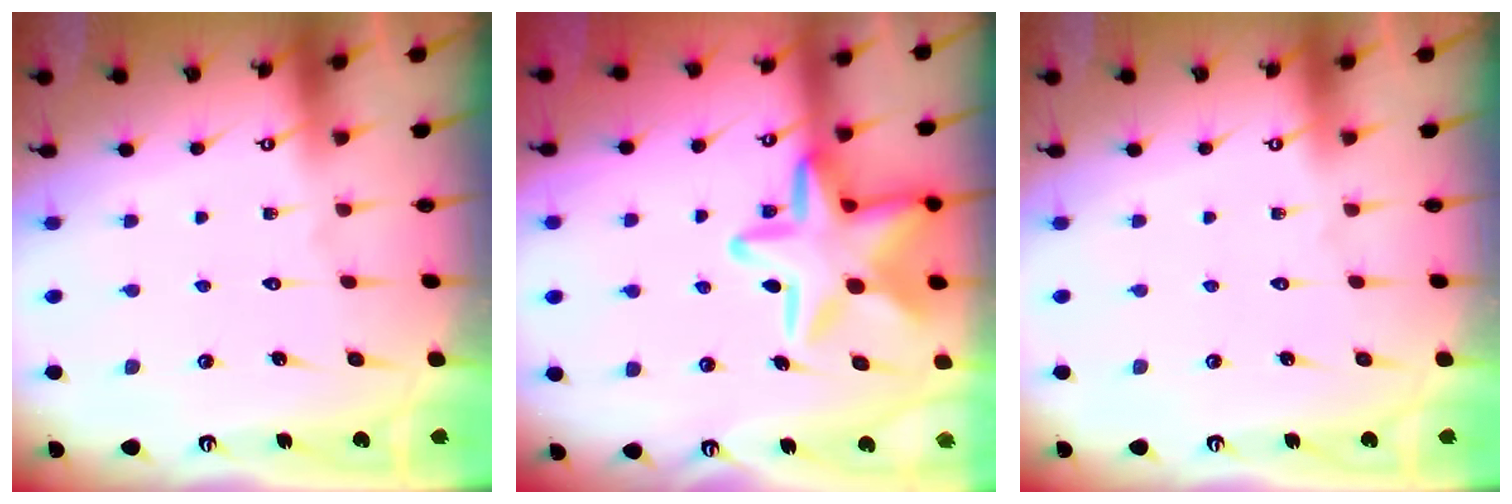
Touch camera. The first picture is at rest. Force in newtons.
{"total": 19.7, "press": 19.7, "slide": 1.2}
{"total": 0.0}